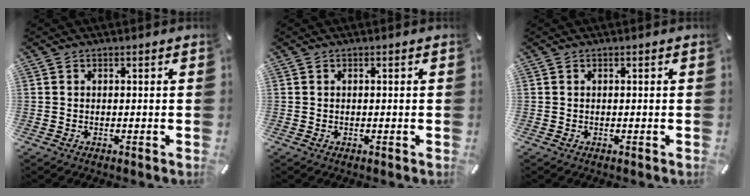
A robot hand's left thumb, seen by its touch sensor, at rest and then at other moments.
{"total": 0.0}
{"total": 0.0}